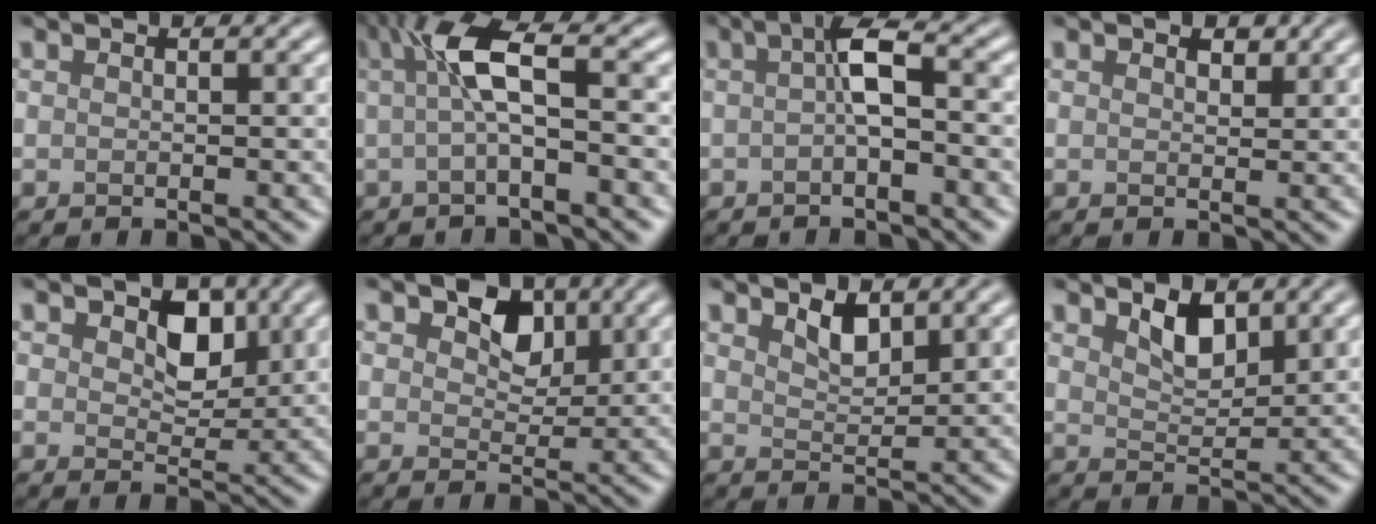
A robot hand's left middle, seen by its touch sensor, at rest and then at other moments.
{"total": 4.7, "force": [0.8, 0.9, 4.5], "torque": [-0.092, 0.015, 0.014]}
{"total": 3.0, "force": [0.0, 0.5, 2.9], "torque": [-0.054, 0.014, 0.000]}
{"total": 1.2, "force": [1.1, 0.2, 0.3], "torque": [-0.005, 0.004, 0.021]}
{"total": 3.8, "force": [1.6, 2.5, 2.3], "torque": [-0.044, 0.001, 0.026]}
{"total": 4.1, "force": [2.1, 2.7, 2.2], "torque": [-0.040, 0.005, 0.026]}
{"total": 2.1, "force": [1.8, 0.6, 0.8], "torque": [-0.021, 0.000, 0.038]}
{"total": 2.7, "force": [2.1, 1.0, 1.4], "torque": [-0.035, 0.000, 0.041]}